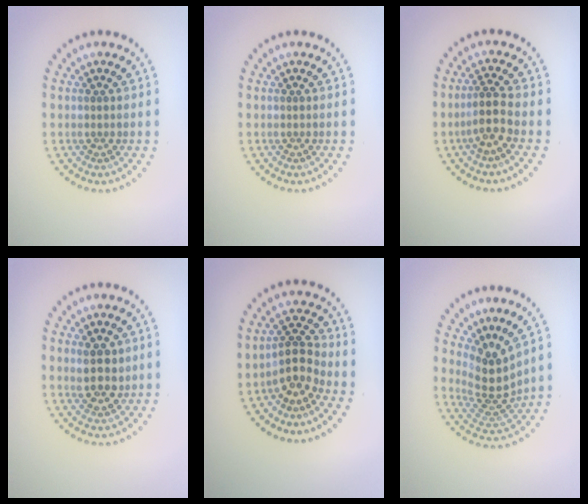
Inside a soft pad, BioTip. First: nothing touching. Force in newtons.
{"total": 0.0}
{"total": 2.7, "press": 2.1, "slide": 1.6}
{"total": 3.0, "press": 2.9, "slide": 0.8}
{"total": 3.0, "press": 2.4, "slide": 1.8}
{"total": 3.9, "press": 2.9, "slide": 2.6}